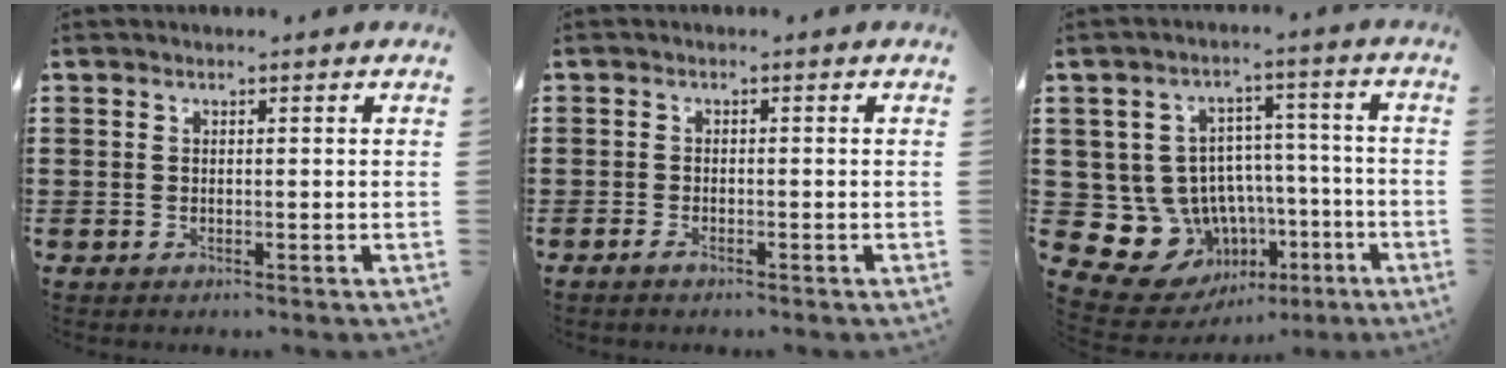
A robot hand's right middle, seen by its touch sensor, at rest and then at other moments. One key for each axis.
{"total": 1.1, "fx": -0.8, "fy": 0.3, "fz": 0.6, "tx": -0.013, "ty": -0.003, "tz": -0.016}
{"total": 9.9, "fx": -4.1, "fy": 8.7, "fz": 2.5, "tx": -0.081, "ty": 0.007, "tz": -0.070}